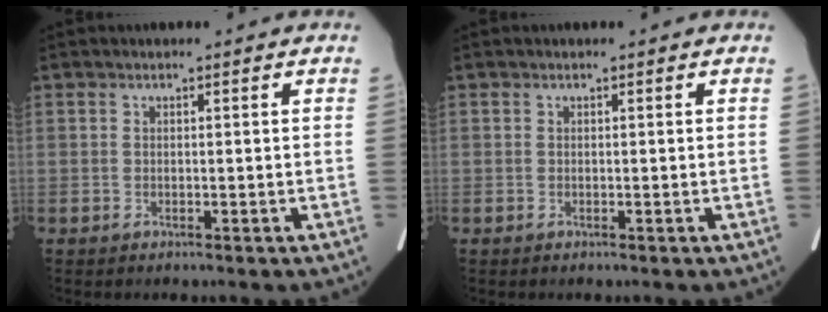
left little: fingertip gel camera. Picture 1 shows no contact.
{"total": 0.0}